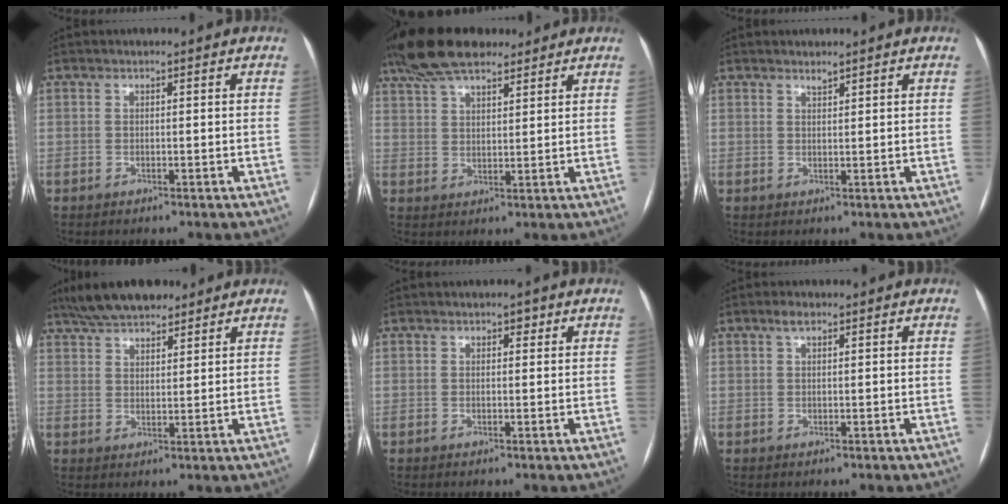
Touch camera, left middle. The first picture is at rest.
{"total": 12.5, "force": [9.8, 4.2, 6.6], "torque": [-0.129, 0.044, 0.174]}
{"total": 0.9, "force": [0.8, 0.0, 0.3], "torque": [-0.008, -0.001, 0.017]}
{"total": 10.5, "force": [8.6, 3.3, 5.0], "torque": [-0.086, 0.031, 0.147]}
{"total": 1.1, "force": [0.7, 0.6, 0.6], "torque": [-0.006, 0.005, 0.007]}
{"total": 1.4, "force": [0.9, 0.4, 1.0], "torque": [-0.020, 0.009, 0.016]}